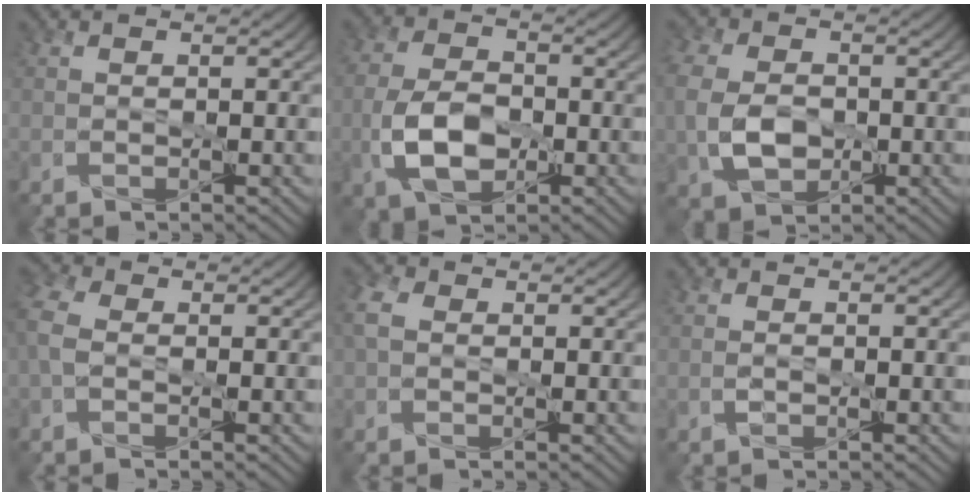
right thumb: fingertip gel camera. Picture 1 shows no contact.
{"total": 7.6, "force": [-2.4, 4.7, 5.5], "torque": [-0.128, -0.003, -0.050]}
{"total": 8.1, "force": [-1.3, 5.8, 5.6], "torque": [-0.158, -0.004, -0.032]}
{"total": 5.2, "force": [-0.5, 3.4, 3.9], "torque": [-0.116, 0.005, -0.017]}
{"total": 4.2, "force": [0.4, 3.0, 2.8], "torque": [-0.082, 0.011, 0.000]}
{"total": 1.0, "force": [-0.5, 0.5, 0.8], "torque": [-0.019, -0.001, -0.010]}